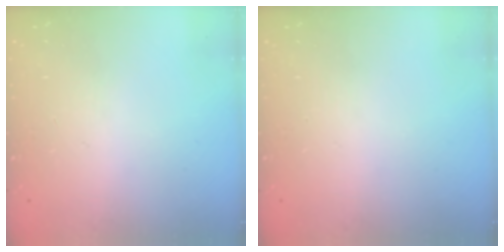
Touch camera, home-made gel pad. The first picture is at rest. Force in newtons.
{"total": 0.0}